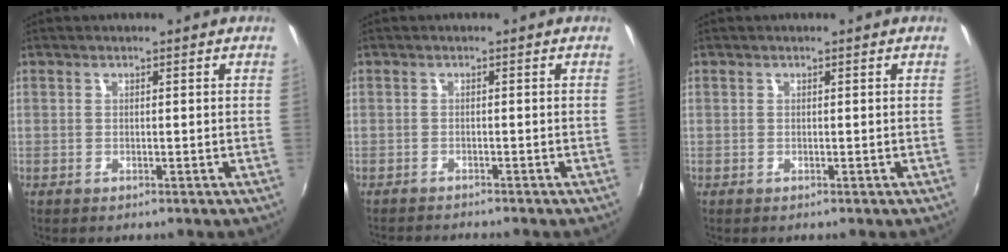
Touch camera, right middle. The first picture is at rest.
{"total": 3.0, "force": [-2.9, -0.1, 0.7], "torque": [-0.026, -0.014, -0.053]}
{"total": 0.0}